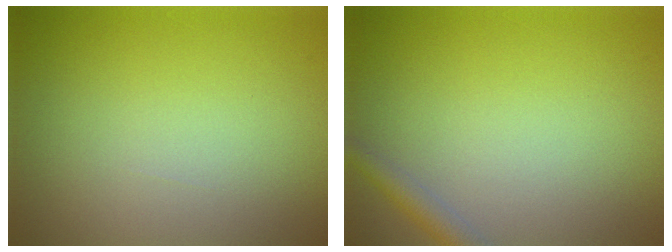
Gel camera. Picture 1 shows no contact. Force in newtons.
{"total": 1.9, "press": 1.9, "slide": 0.1}